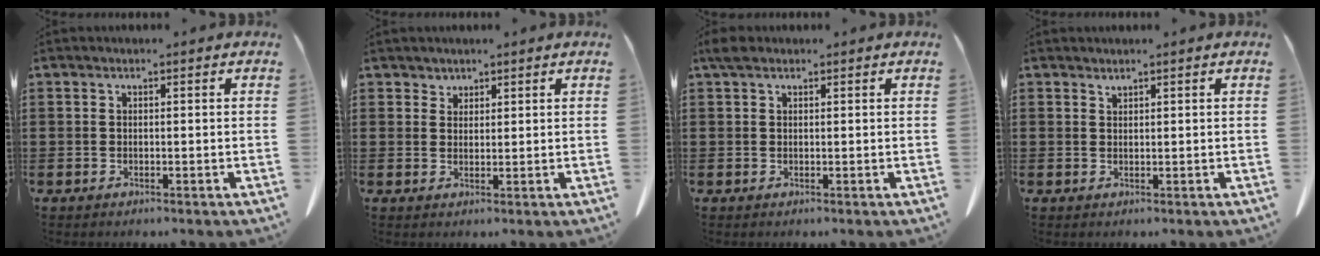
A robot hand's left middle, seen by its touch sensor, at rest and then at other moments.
{"total": 1.7, "force": [1.5, 0.9, 0.0], "torque": [-0.004, 0.004, 0.030]}
{"total": 1.7, "force": [1.1, 0.9, 0.8], "torque": [-0.021, 0.006, 0.021]}
{"total": 0.8, "force": [0.8, 0.2, 0.0], "torque": [-0.003, -0.002, 0.017]}